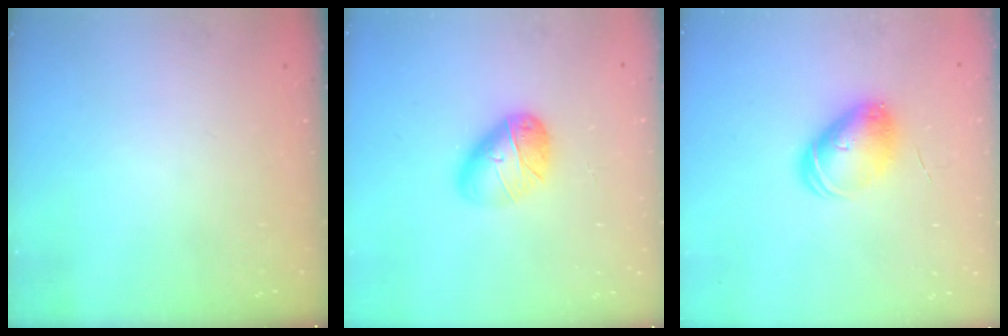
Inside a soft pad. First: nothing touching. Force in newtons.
{"total": 11.5, "press": 11.5, "slide": 0.5}
{"total": 7.9, "press": 7.9, "slide": 1.2}